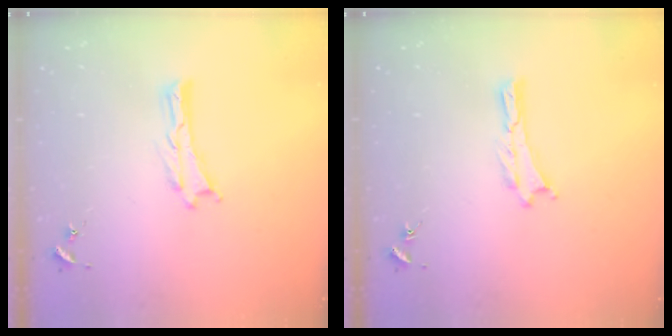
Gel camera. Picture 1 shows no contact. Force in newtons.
{"total": 0.0}